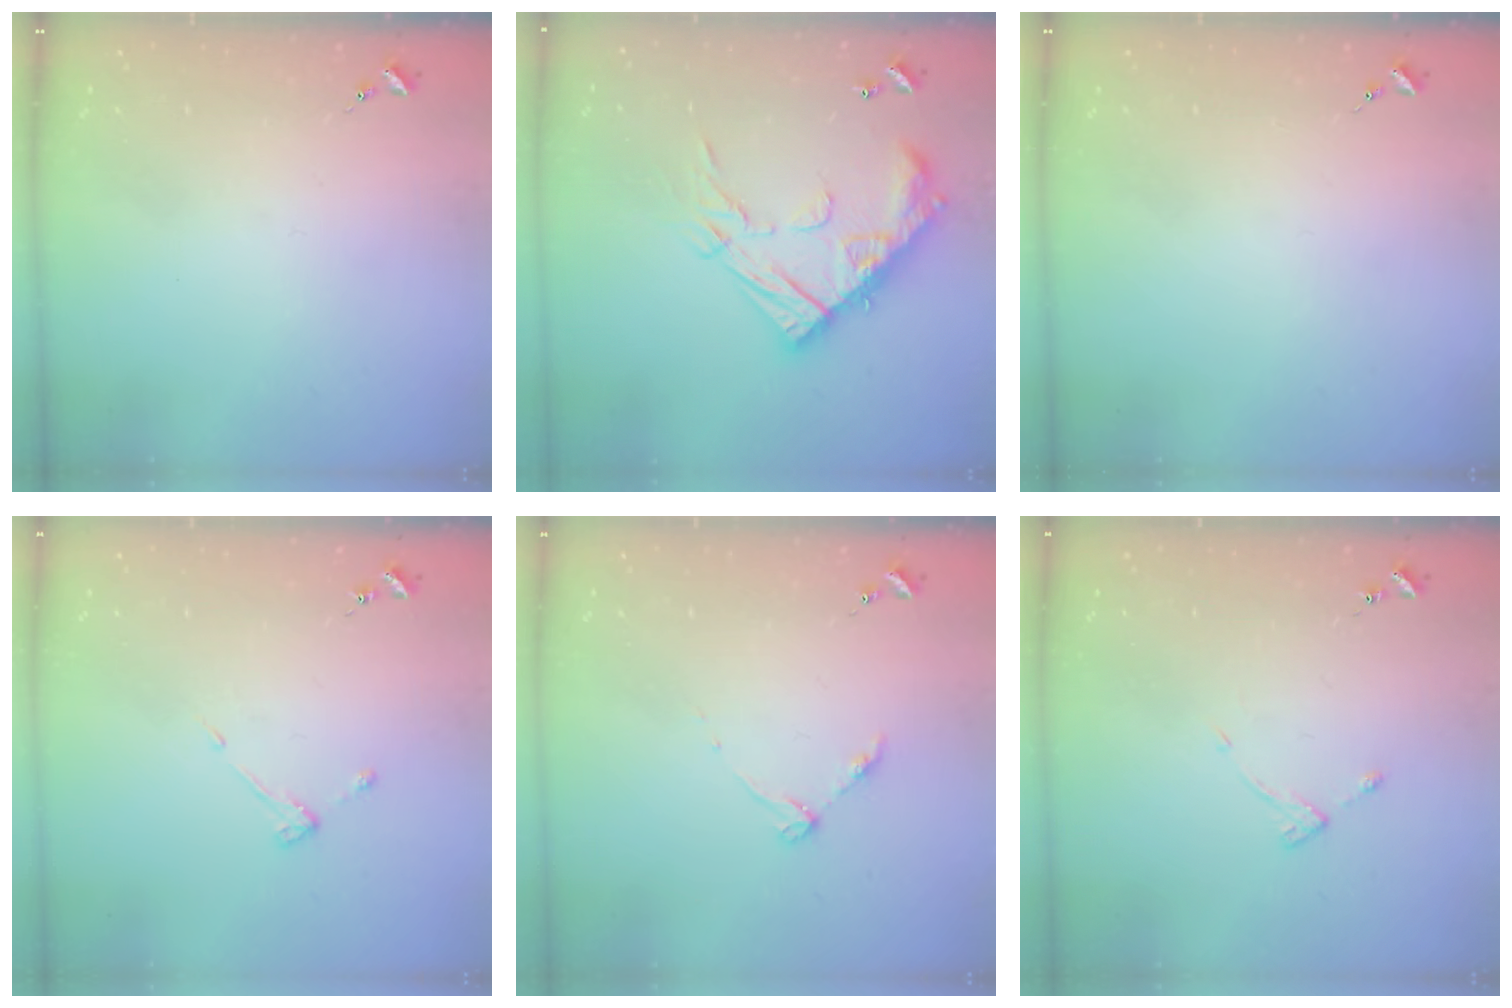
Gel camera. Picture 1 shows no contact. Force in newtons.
{"total": 21.7, "press": 21.6, "slide": 1.9}
{"total": 0.0}
{"total": 3.0, "press": 3.0, "slide": 0.6}
{"total": 4.0, "press": 4.0, "slide": 0.5}
{"total": 4.8, "press": 4.7, "slide": 0.5}